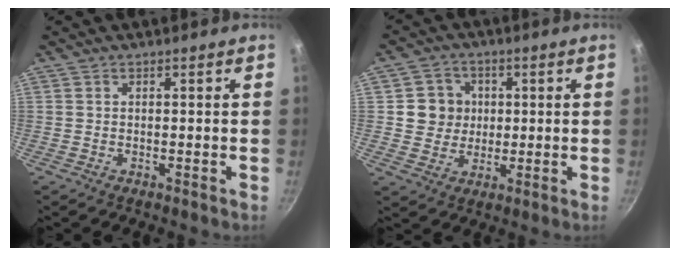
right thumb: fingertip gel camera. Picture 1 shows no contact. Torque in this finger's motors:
{"motor_torque": [-0.67, 0.63, 0.37, -0.32, 0.04]}